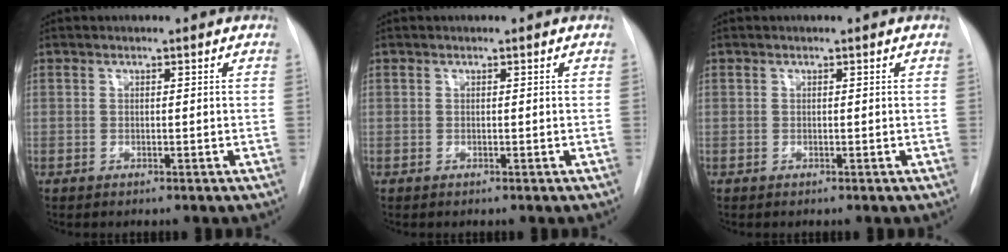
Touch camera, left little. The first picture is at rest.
{"total": 0.0}
{"total": 0.0}